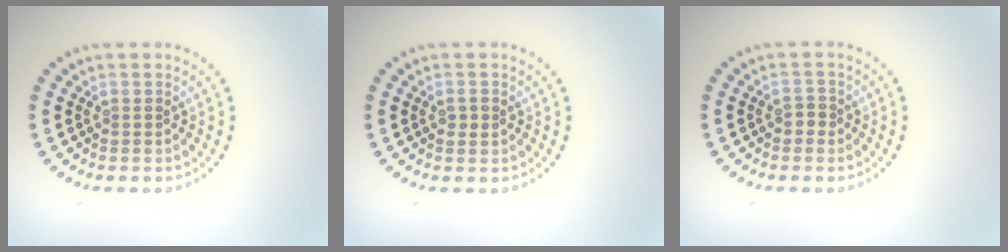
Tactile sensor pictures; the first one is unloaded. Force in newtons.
{"total": 1.0, "press": 1.0, "slide": 0.1}
{"total": 1.0, "press": 0.9, "slide": 0.4}